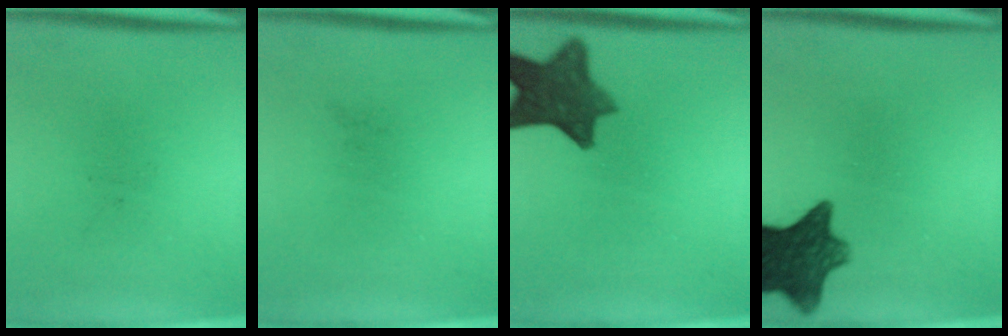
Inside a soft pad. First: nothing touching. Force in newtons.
{"total": 0.0}
{"total": 10.3}
{"total": 10.8}